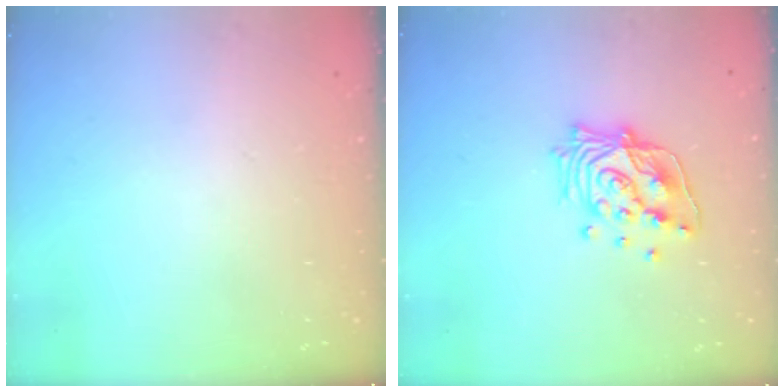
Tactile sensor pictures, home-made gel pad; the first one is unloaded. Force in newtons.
{"total": 15.9, "press": 15.9, "slide": 1.3}